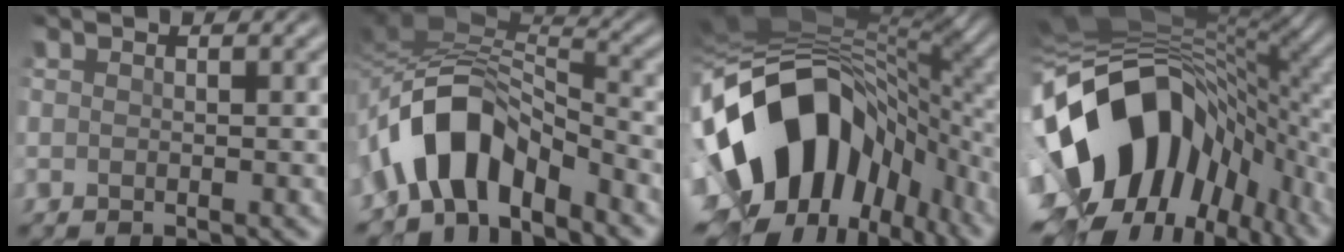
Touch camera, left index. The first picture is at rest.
{"total": 7.8, "force": [-4.0, 3.8, 5.5], "torque": [-0.090, 0.015, -0.078]}
{"total": 16.7, "force": [-4.2, 11.4, 11.4], "torque": [-0.207, -0.017, -0.062]}
{"total": 17.6, "force": [-3.4, 11.6, 12.7], "torque": [-0.230, -0.014, -0.053]}